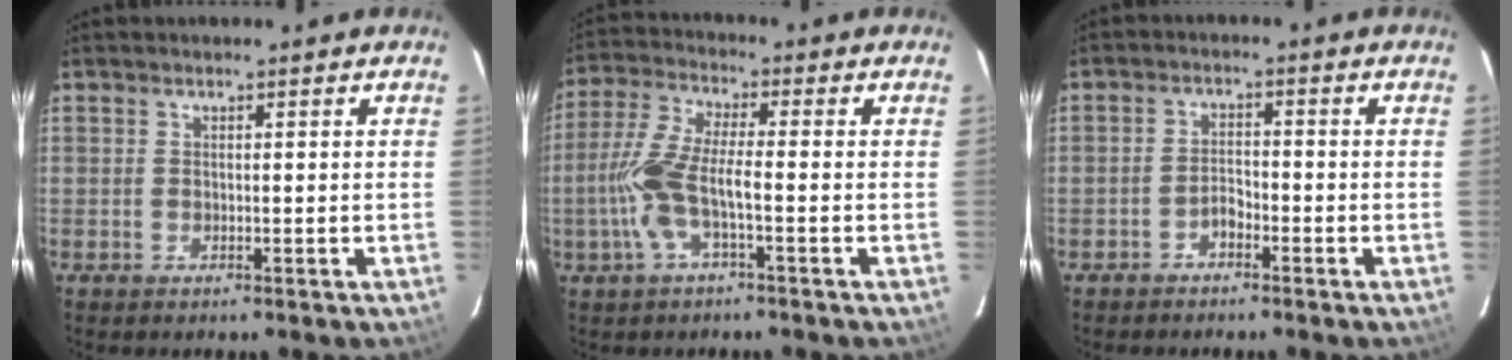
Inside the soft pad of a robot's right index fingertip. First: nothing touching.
{"total": 9.0, "force": [-2.6, 1.7, 8.4], "torque": [-0.192, 0.004, -0.050]}
{"total": 2.3, "force": [-1.8, 1.0, 1.0], "torque": [-0.020, 0.008, -0.029]}